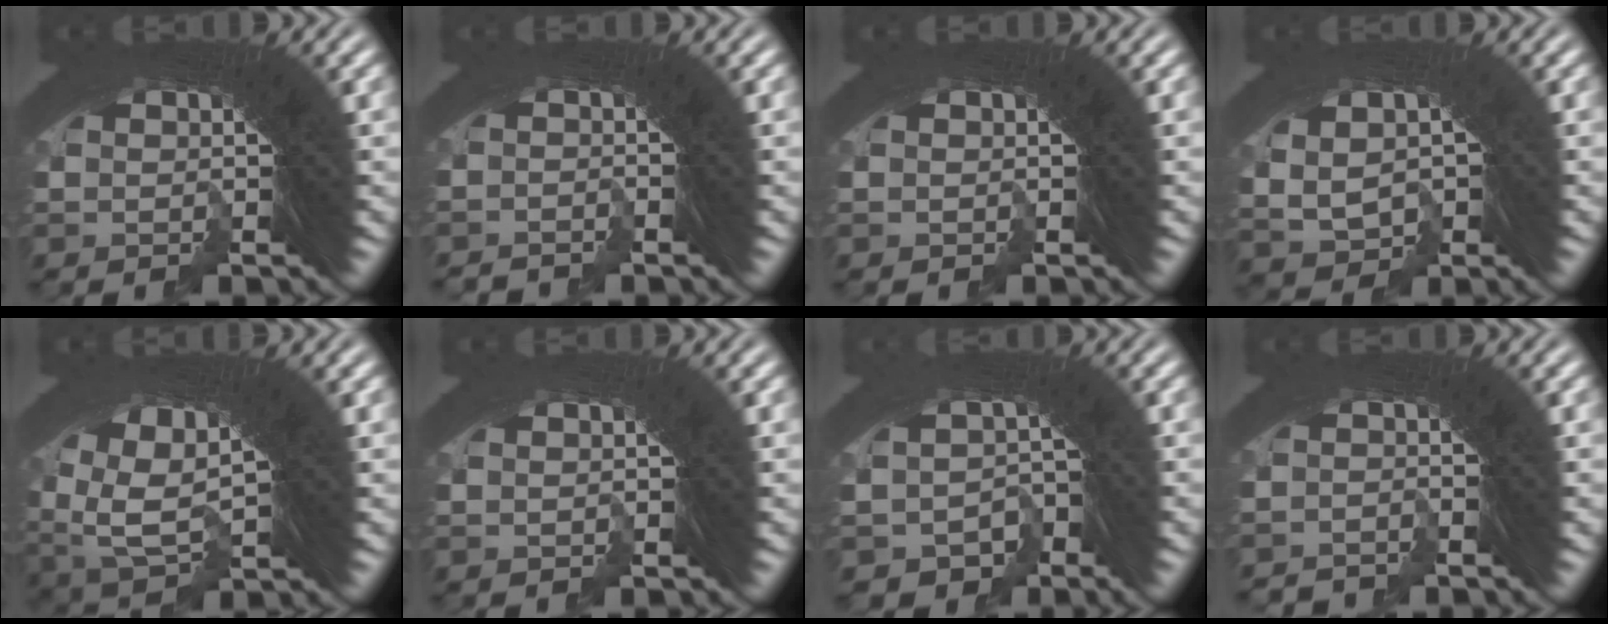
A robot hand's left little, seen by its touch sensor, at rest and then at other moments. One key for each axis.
{"total": 2.4, "fx": -1.8, "fy": -0.1, "fz": -1.5, "tx": 0.018, "ty": -0.008, "tz": -0.029}
{"total": 0.0}
{"total": 6.0, "fx": -2.4, "fy": 5.3, "fz": 1.6, "tx": -0.072, "ty": -0.027, "tz": -0.029}
{"total": 12.0, "fx": -0.5, "fy": 9.2, "fz": 7.8, "tx": -0.185, "ty": -0.047, "tz": 0.004}
{"total": 1.1, "fx": -0.6, "fy": -0.3, "fz": -0.9, "tx": 0.008, "ty": -0.006, "tz": -0.005}
{"total": 7.1, "fx": -5.4, "fy": 4.5, "fz": -1.1, "tx": -0.017, "ty": -0.044, "tz": -0.077}
{"total": 3.5, "fx": -2.6, "fy": -0.1, "fz": -2.2, "tx": 0.024, "ty": -0.012, "tz": -0.042}